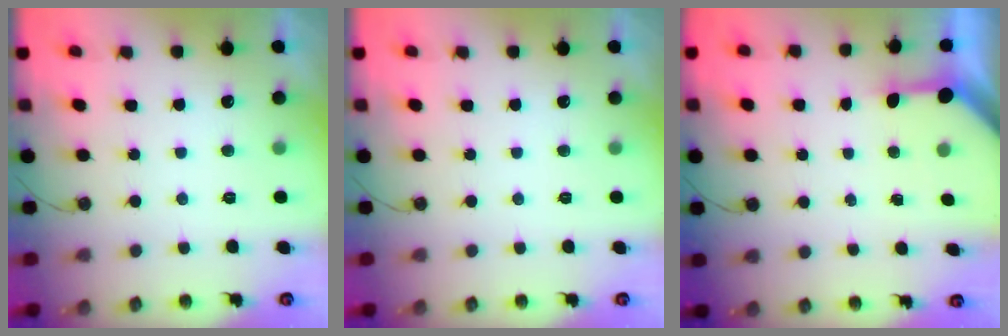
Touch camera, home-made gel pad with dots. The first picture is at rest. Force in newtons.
{"total": 0.0}
{"total": 3.3, "press": 3.3, "slide": 0.4}